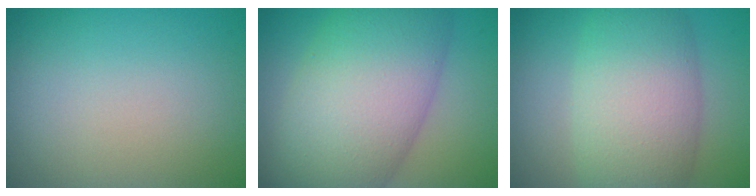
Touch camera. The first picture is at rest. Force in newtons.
{"total": 11.9, "press": 11.8, "slide": 0.3}
{"total": 8.6, "press": 8.6, "slide": 0.5}